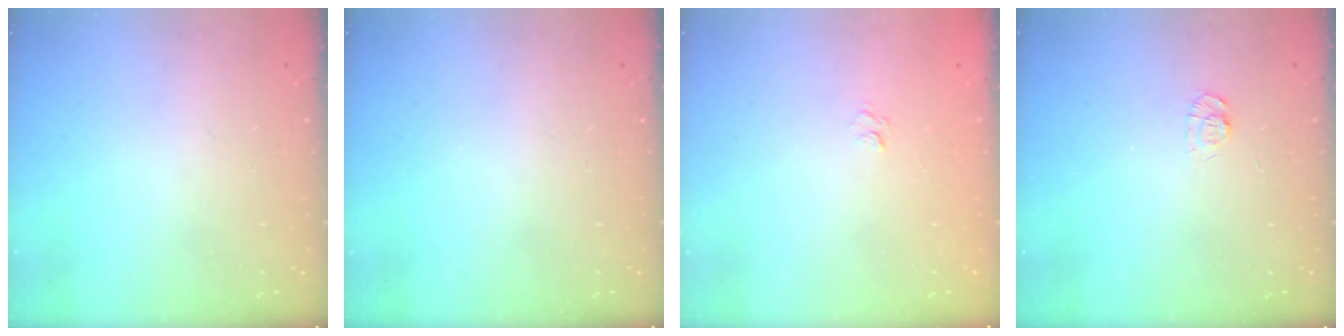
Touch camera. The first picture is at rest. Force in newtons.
{"total": 0.0}
{"total": 5.4, "press": 5.3, "slide": 0.9}
{"total": 5.5, "press": 5.5, "slide": 0.6}